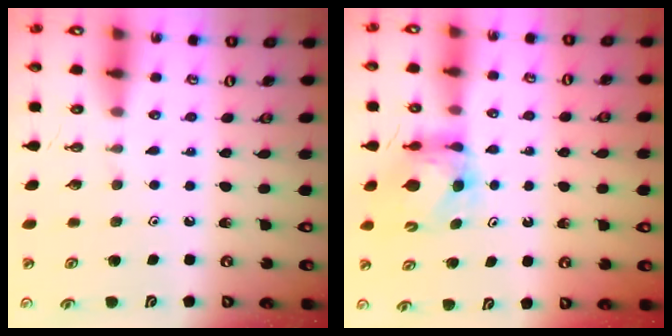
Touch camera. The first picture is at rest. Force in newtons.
{"total": 5.4, "press": 5.4, "slide": 0.5}